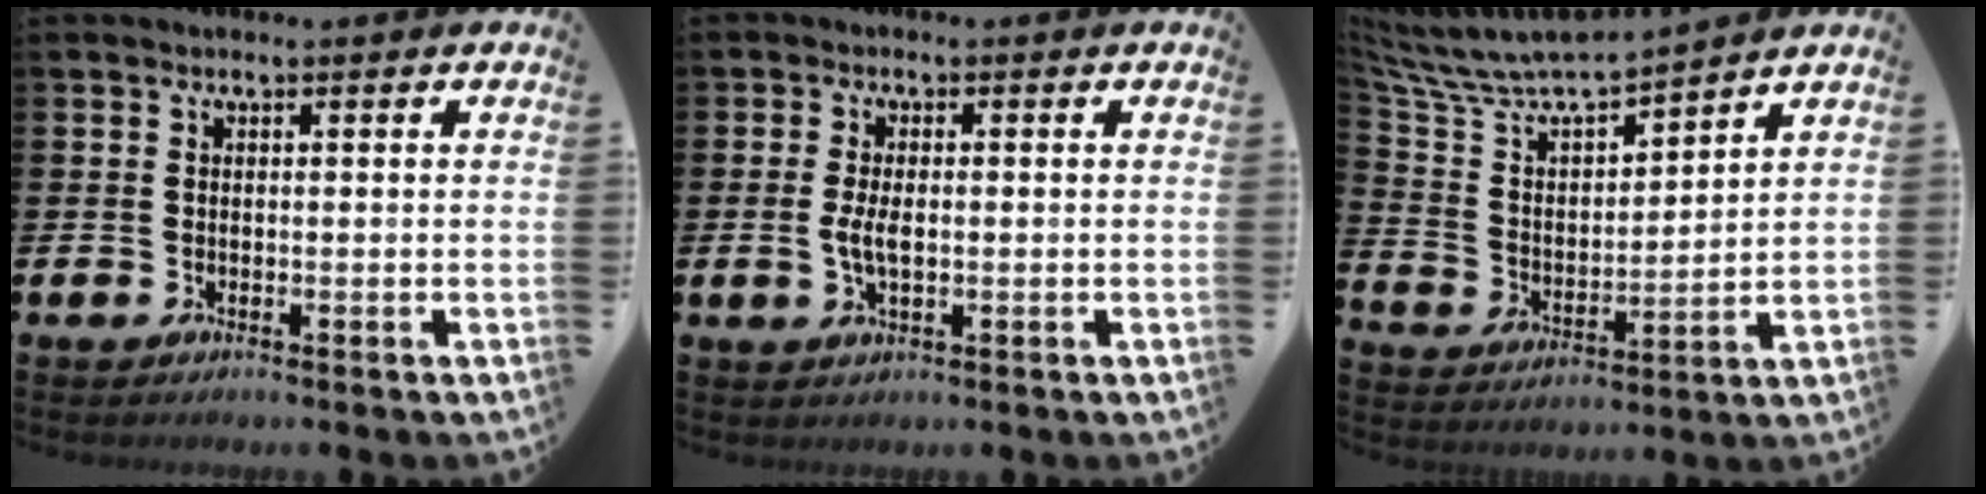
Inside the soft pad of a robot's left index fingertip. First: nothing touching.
{"total": 3.3, "force": [-0.1, 1.5, 3.0], "torque": [-0.052, 0.002, -0.004]}
{"total": 8.6, "force": [8.1, 1.5, 2.3], "torque": [-0.085, -0.060, 0.141]}